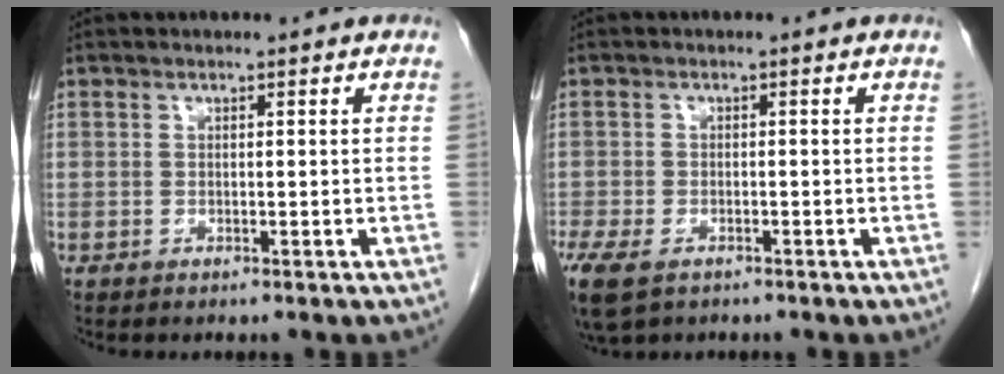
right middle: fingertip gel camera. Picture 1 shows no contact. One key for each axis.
{"total": 10.6, "fx": -6.1, "fy": 6.1, "fz": 6.1, "tx": -0.166, "ty": -0.018, "tz": -0.094}